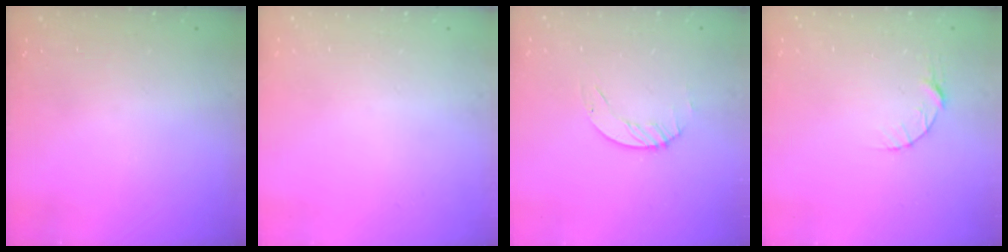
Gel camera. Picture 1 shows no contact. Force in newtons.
{"total": 0.0}
{"total": 1.2, "press": 1.2, "slide": 0.2}
{"total": 5.0, "press": 4.9, "slide": 0.7}